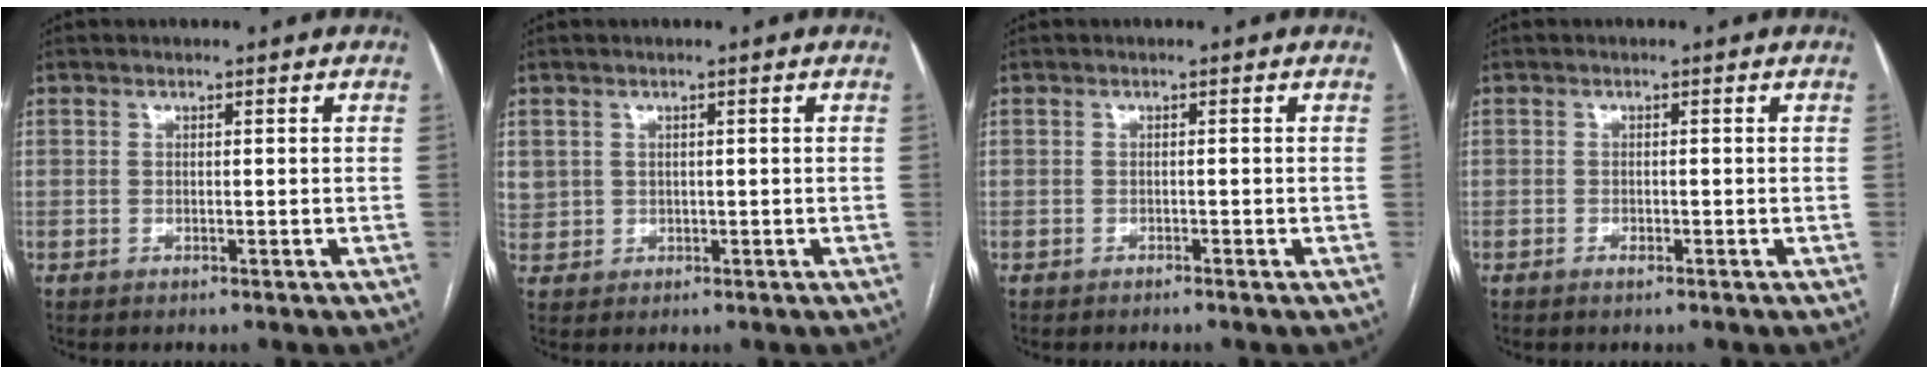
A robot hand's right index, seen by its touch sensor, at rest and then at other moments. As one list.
[{"total": 2.6, "force": [0.6, 2.5, 0.5], "torque": [-0.005, 0.009, 0.020]}, {"total": 0.5, "force": [-0.4, -0.1, 0.3], "torque": [-0.008, 0.001, -0.009]}, {"total": 0.9, "force": [-0.6, 0.2, 0.6], "torque": [-0.011, 0.000, -0.009]}]